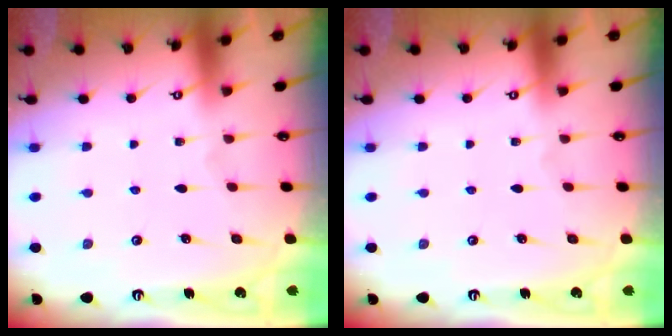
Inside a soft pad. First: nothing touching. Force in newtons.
{"total": 0.0}